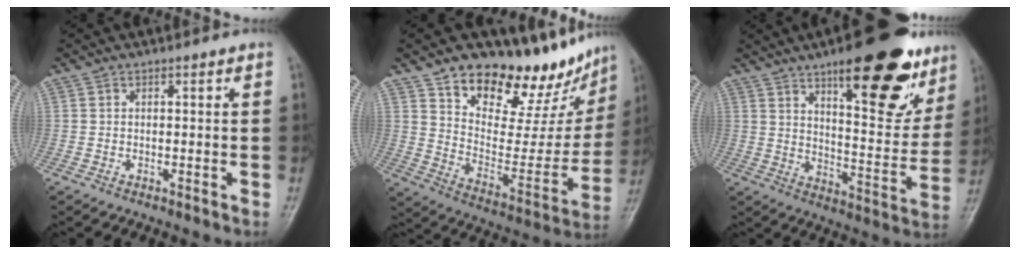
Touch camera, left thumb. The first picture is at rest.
{"total": 22.8, "force": [17.8, 9.4, 10.9], "torque": [-0.104, -0.100, 0.267]}
{"total": 23.0, "force": [13.4, 7.8, 17.0], "torque": [-0.191, -0.056, 0.197]}